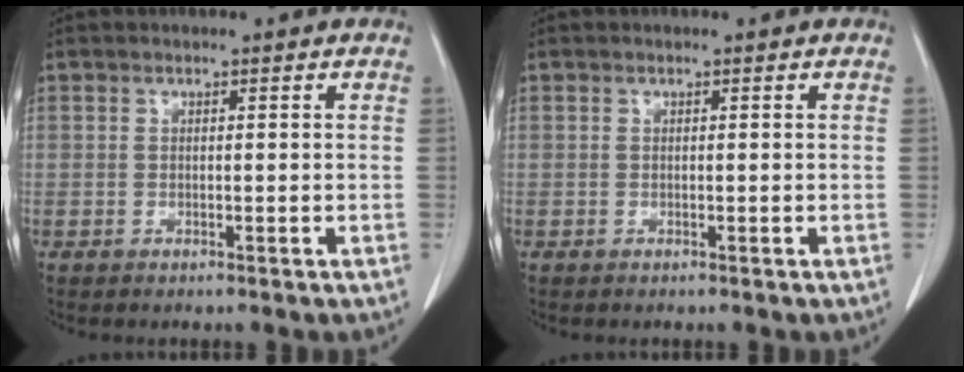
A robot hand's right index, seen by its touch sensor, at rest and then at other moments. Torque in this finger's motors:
{"motor_torque": [0.00, 0.00, 0.00, 0.00]}